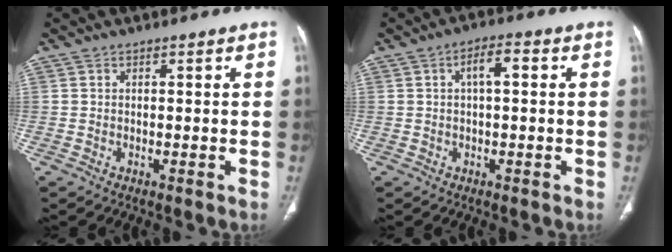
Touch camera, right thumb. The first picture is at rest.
{"total": 4.4, "force": [0.8, 1.7, 4.0], "torque": [-0.065, 0.014, 0.011]}